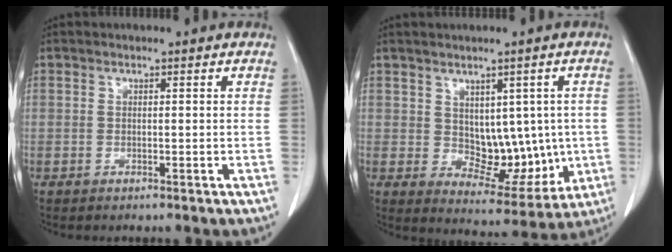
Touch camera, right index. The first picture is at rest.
{"total": 9.4, "force": [0.3, 5.7, 7.4], "torque": [-0.082, 0.005, 0.027]}